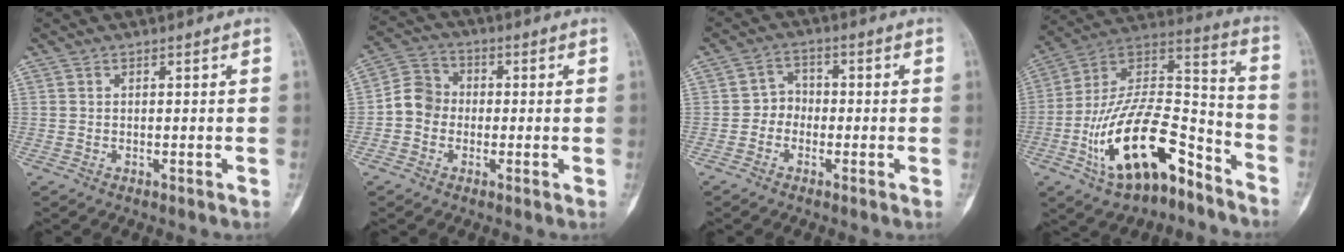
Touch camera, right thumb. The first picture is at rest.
{"total": 6.3, "force": [-1.1, 5.6, 2.7], "torque": [-0.028, 0.019, -0.036]}
{"total": 3.7, "force": [-1.3, 3.1, 1.4], "torque": [0.001, 0.018, -0.036]}
{"total": 22.9, "force": [-12.1, 10.6, 16.3], "torque": [-0.279, 0.096, -0.204]}